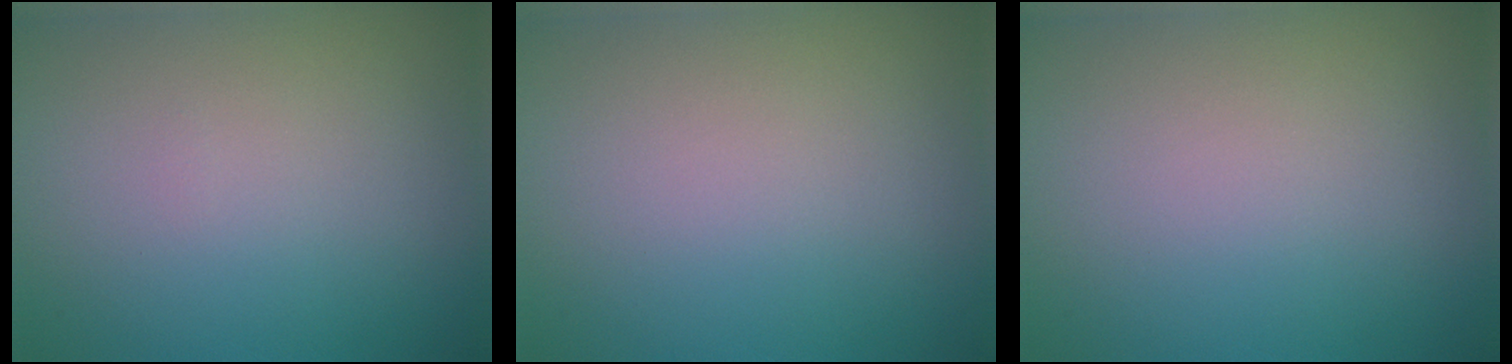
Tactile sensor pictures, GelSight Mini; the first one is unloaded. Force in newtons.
{"total": 0.0}
{"total": 0.0}